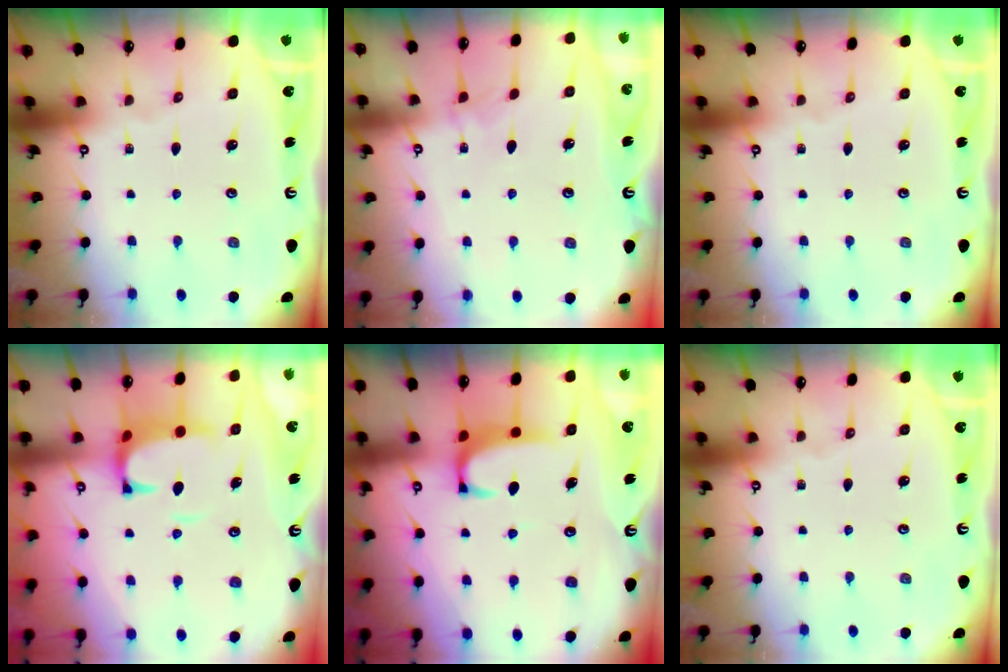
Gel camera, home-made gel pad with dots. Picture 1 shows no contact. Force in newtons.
{"total": 0.0}
{"total": 0.0}
{"total": 2.6, "press": 2.3, "slide": 1.2}
{"total": 1.9, "press": 1.9, "slide": 0.3}
{"total": 0.0}